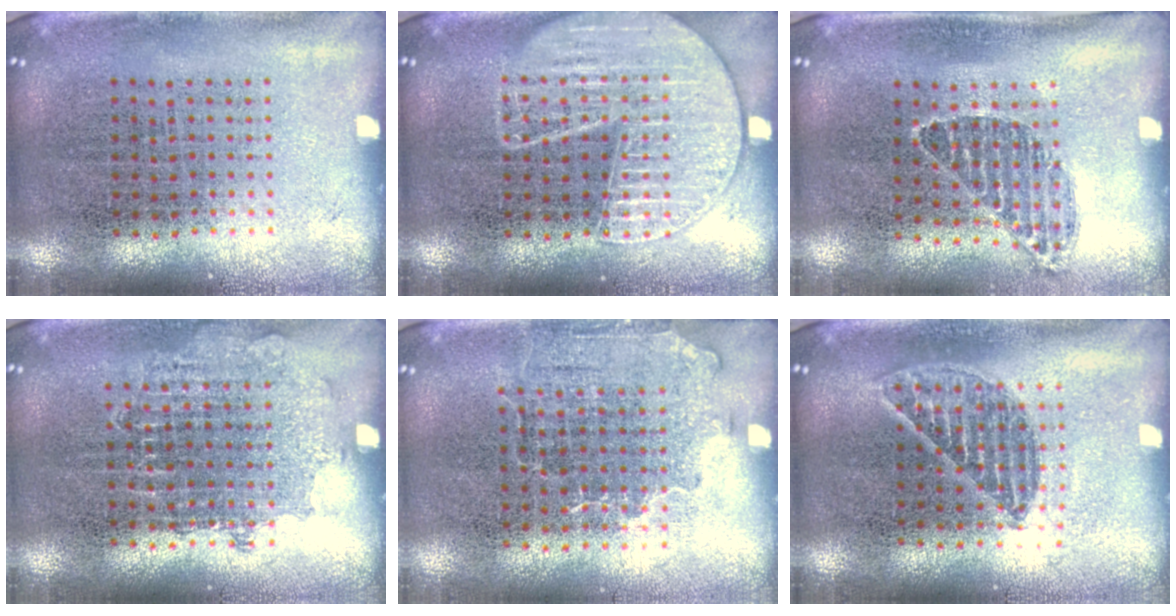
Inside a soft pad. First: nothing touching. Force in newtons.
{"total": 3.3, "press": 3.3, "slide": 0.3}
{"total": 0.9, "press": 0.7, "slide": 0.5}
{"total": 0.8, "press": 0.8, "slide": 0.2}
{"total": 1.4, "press": 1.1, "slide": 0.8}
{"total": 1.2, "press": 1.1, "slide": 0.5}